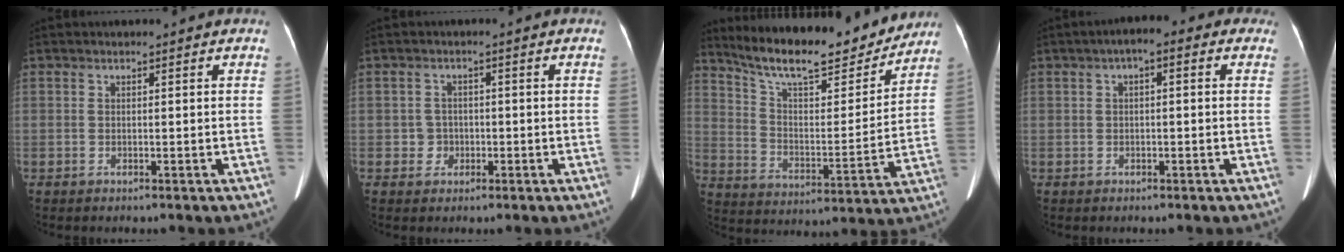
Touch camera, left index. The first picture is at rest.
{"total": 2.3, "force": [-0.6, 2.2, 0.1], "torque": [0.004, 0.008, -0.009]}
{"total": 20.6, "force": [18.1, 3.7, 9.2], "torque": [-0.150, -0.010, 0.277]}
{"total": 3.9, "force": [1.3, 1.5, 3.3], "torque": [-0.049, 0.023, 0.011]}